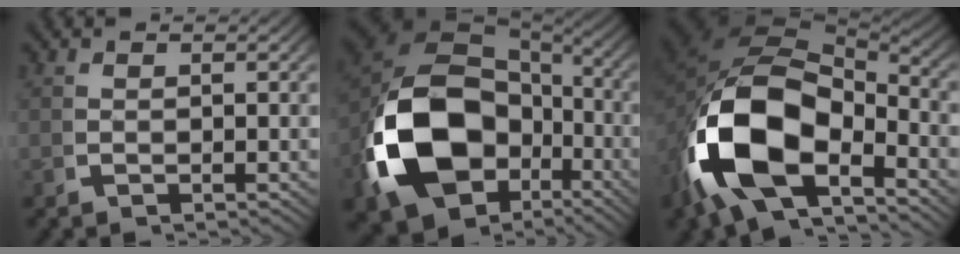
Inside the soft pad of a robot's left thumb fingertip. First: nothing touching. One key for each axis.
{"total": 19.6, "fx": -2.6, "fy": 13.6, "fz": 13.8, "tx": -0.306, "ty": -0.056, "tz": -0.016}
{"total": 18.5, "fx": -1.4, "fy": 11.6, "fz": 14.3, "tx": -0.298, "ty": -0.034, "tz": -0.012}